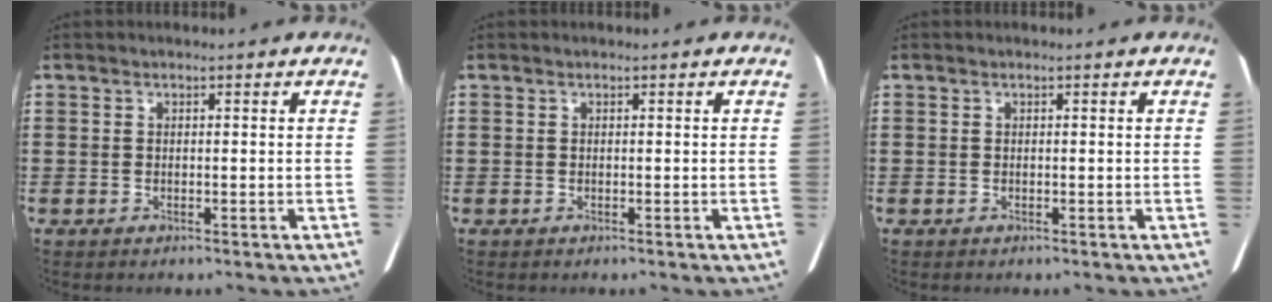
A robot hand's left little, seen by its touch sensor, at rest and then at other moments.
{"total": 0.0}
{"total": 0.0}